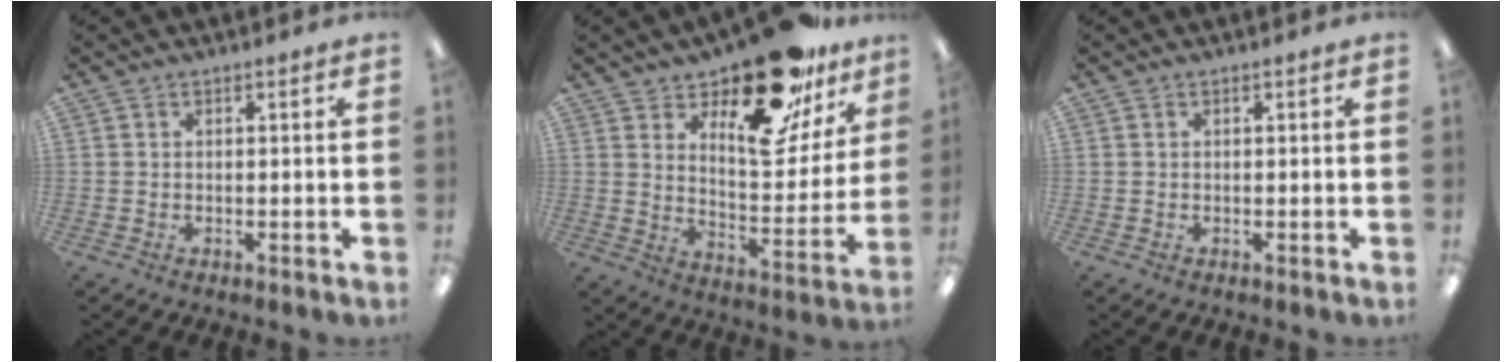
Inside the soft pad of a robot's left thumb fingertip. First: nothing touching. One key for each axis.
{"total": 24.7, "fx": 17.6, "fy": 10.2, "fz": 13.9, "tx": -0.193, "ty": -0.106, "tz": 0.293}
{"total": 0.0}